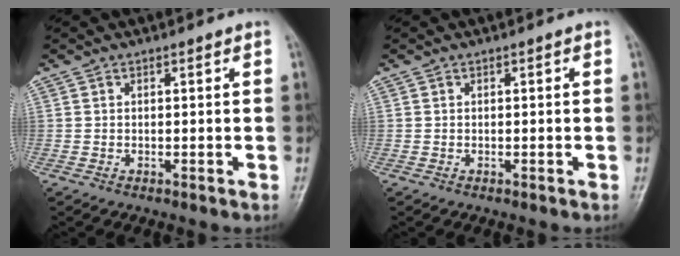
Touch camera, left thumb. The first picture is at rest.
{"total": 0.0}